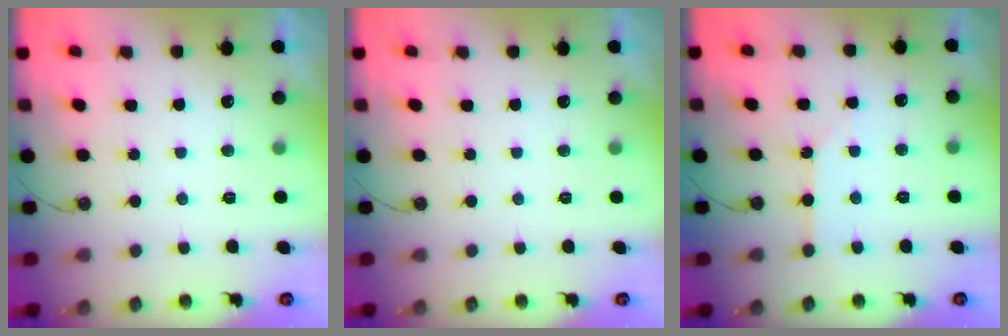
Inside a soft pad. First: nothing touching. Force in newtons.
{"total": 0.0}
{"total": 3.0, "press": 3.0, "slide": 0.4}